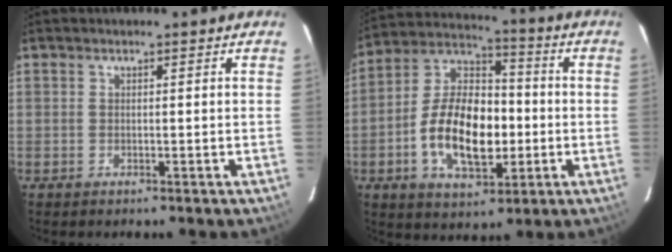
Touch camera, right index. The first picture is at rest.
{"total": 16.7, "force": [-3.4, 9.2, 13.5], "torque": [-0.262, 0.016, -0.055]}